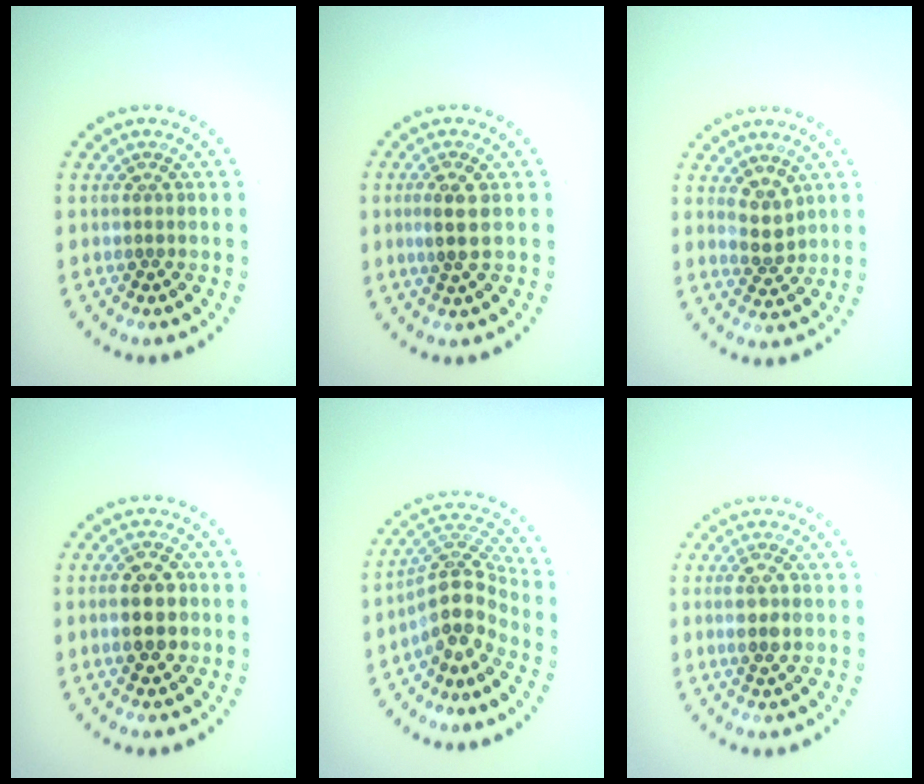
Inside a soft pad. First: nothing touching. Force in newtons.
{"total": 2.4, "press": 2.2, "slide": 1.0}
{"total": 2.3, "press": 2.1, "slide": 0.8}
{"total": 3.4, "press": 3.4, "slide": 0.3}
{"total": 4.6, "press": 3.4, "slide": 3.0}
{"total": 2.3, "press": 2.2, "slide": 0.8}